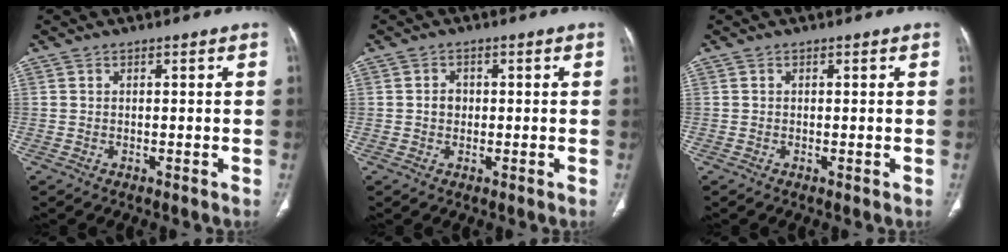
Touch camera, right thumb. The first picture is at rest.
{"total": 2.1, "force": [0.0, 1.8, 1.1], "torque": [-0.008, 0.007, -0.002]}
{"total": 0.0}